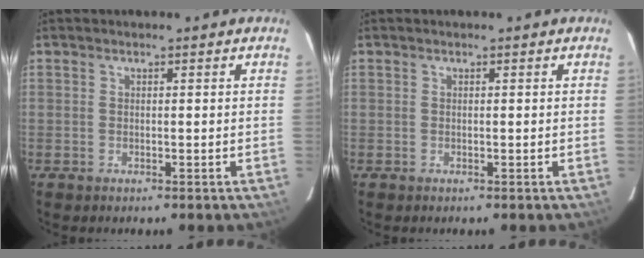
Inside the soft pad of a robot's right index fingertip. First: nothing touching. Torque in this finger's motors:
{"motor_torque": [0.00, 0.00, 0.00, 0.00]}